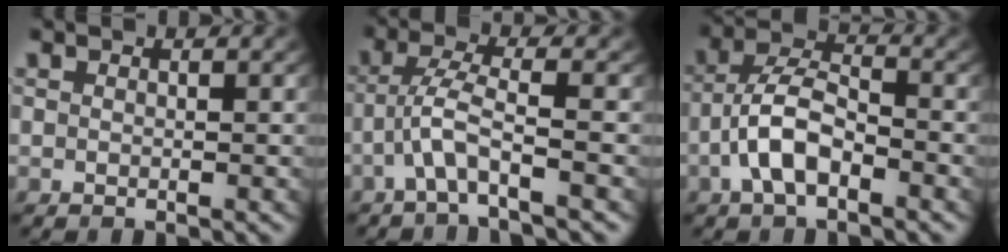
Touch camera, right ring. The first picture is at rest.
{"total": 3.1, "force": [-1.6, 0.4, 2.7], "torque": [-0.069, -0.009, -0.024]}
{"total": 5.5, "force": [-1.6, 3.5, 4.0], "torque": [-0.084, -0.016, -0.025]}